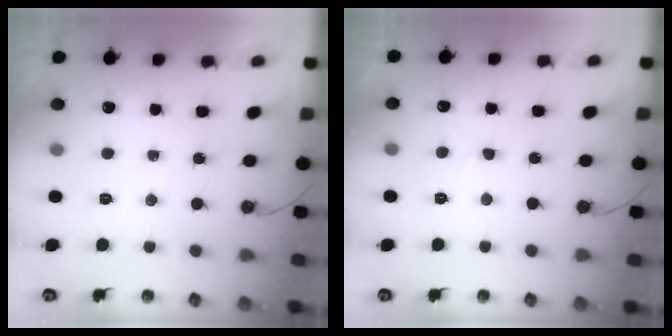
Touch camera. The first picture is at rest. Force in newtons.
{"total": 2.9, "press": 2.8, "slide": 0.6}